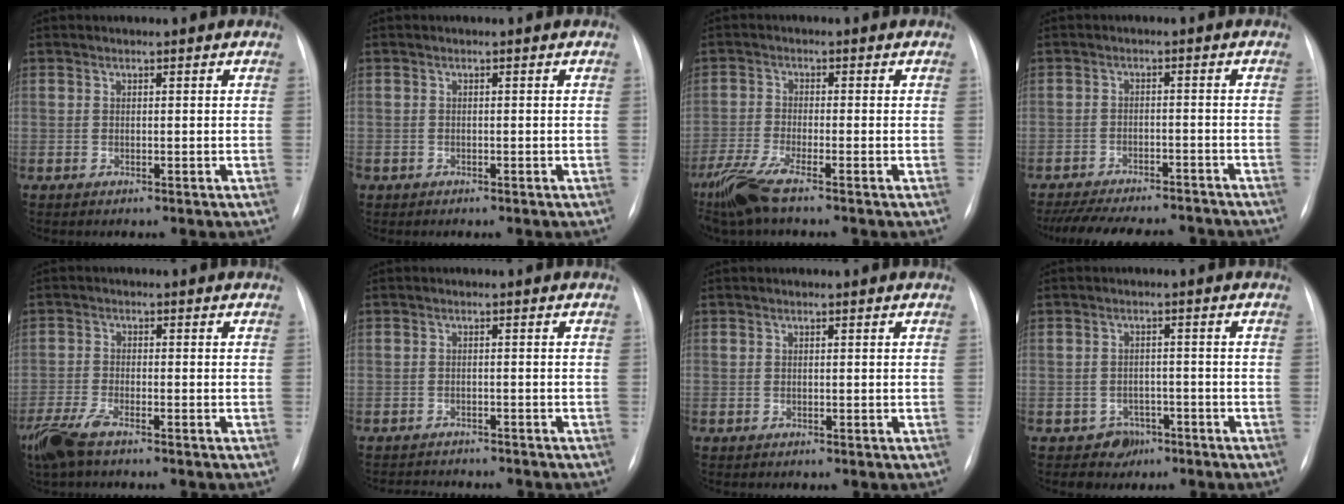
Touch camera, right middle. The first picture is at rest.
{"total": 0.5, "force": [-0.3, 0.4, 0.1], "torque": [-0.007, 0.003, -0.005]}
{"total": 6.6, "force": [-4.9, 0.3, 4.4], "torque": [-0.101, -0.019, -0.100]}
{"total": 17.3, "force": [-15.4, 4.4, 6.5], "torque": [-0.148, -0.010, -0.210]}
{"total": 6.2, "force": [-4.7, 1.3, 3.8], "torque": [-0.087, -0.016, -0.092]}
{"total": 7.2, "force": [-6.8, 1.6, 1.7], "torque": [-0.022, -0.003, -0.086]}
{"total": 0.0}
{"total": 3.4, "force": [-2.1, 2.7, -0.1], "torque": [0.007, 0.013, -0.027]}